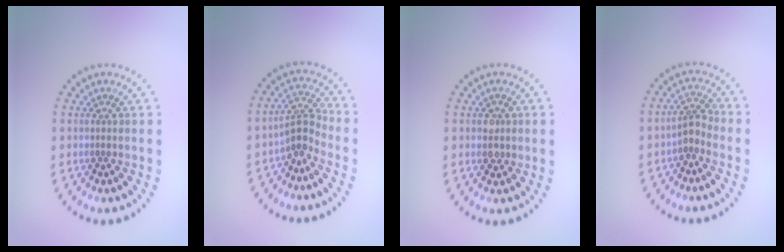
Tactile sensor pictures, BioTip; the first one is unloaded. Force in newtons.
{"total": 2.6, "press": 1.8, "slide": 1.8}
{"total": 1.7, "press": 1.7, "slide": 0.3}
{"total": 2.1, "press": 1.6, "slide": 1.3}